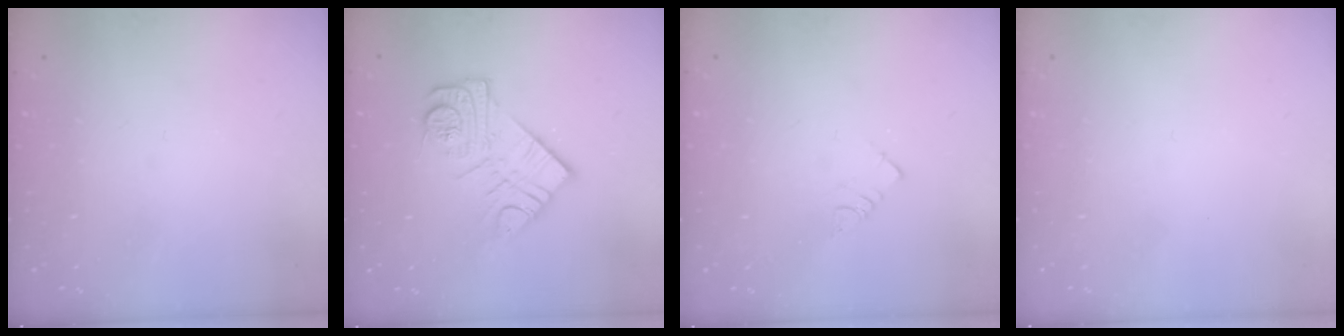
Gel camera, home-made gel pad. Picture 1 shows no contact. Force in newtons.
{"total": 12.3, "press": 12.2, "slide": 0.8}
{"total": 3.2, "press": 3.2, "slide": 0.0}
{"total": 1.7, "press": 1.7, "slide": 0.1}